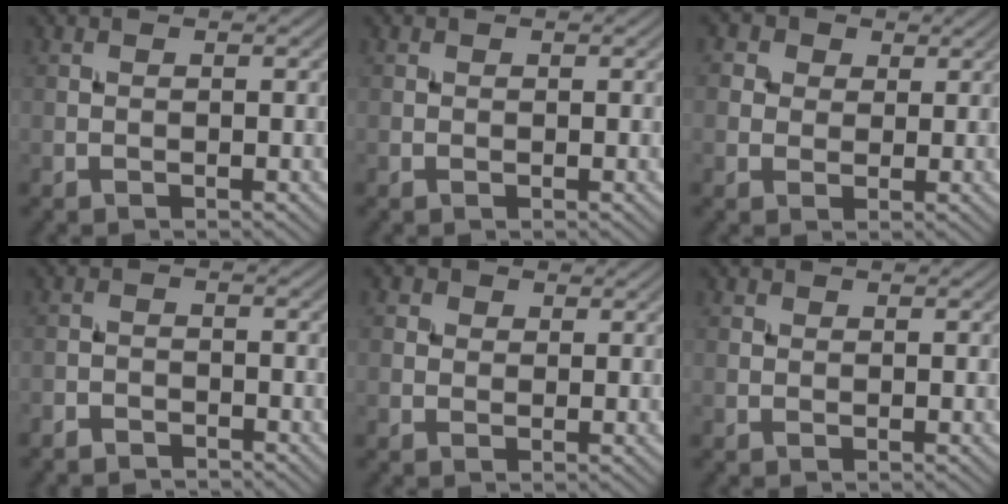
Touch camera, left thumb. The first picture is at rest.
{"total": 0.5, "force": [0.1, 0.5, 0.1], "torque": [0.003, -0.003, 0.000]}
{"total": 4.7, "force": [2.1, 3.8, 1.8], "torque": [-0.068, -0.004, 0.028]}
{"total": 2.6, "force": [-2.5, 0.7, 0.5], "torque": [-0.006, -0.003, -0.051]}
{"total": 2.4, "force": [0.9, 2.1, 0.8], "torque": [-0.023, 0.002, 0.005]}
{"total": 0.8, "force": [0.3, 0.7, 0.2], "torque": [0.000, -0.001, 0.003]}